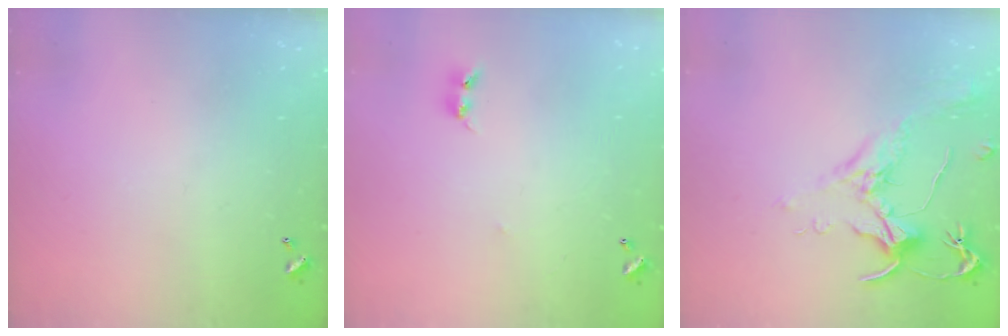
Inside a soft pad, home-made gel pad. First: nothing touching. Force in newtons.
{"total": 2.7, "press": 2.7, "slide": 0.3}
{"total": 2.0, "press": 1.8, "slide": 0.8}